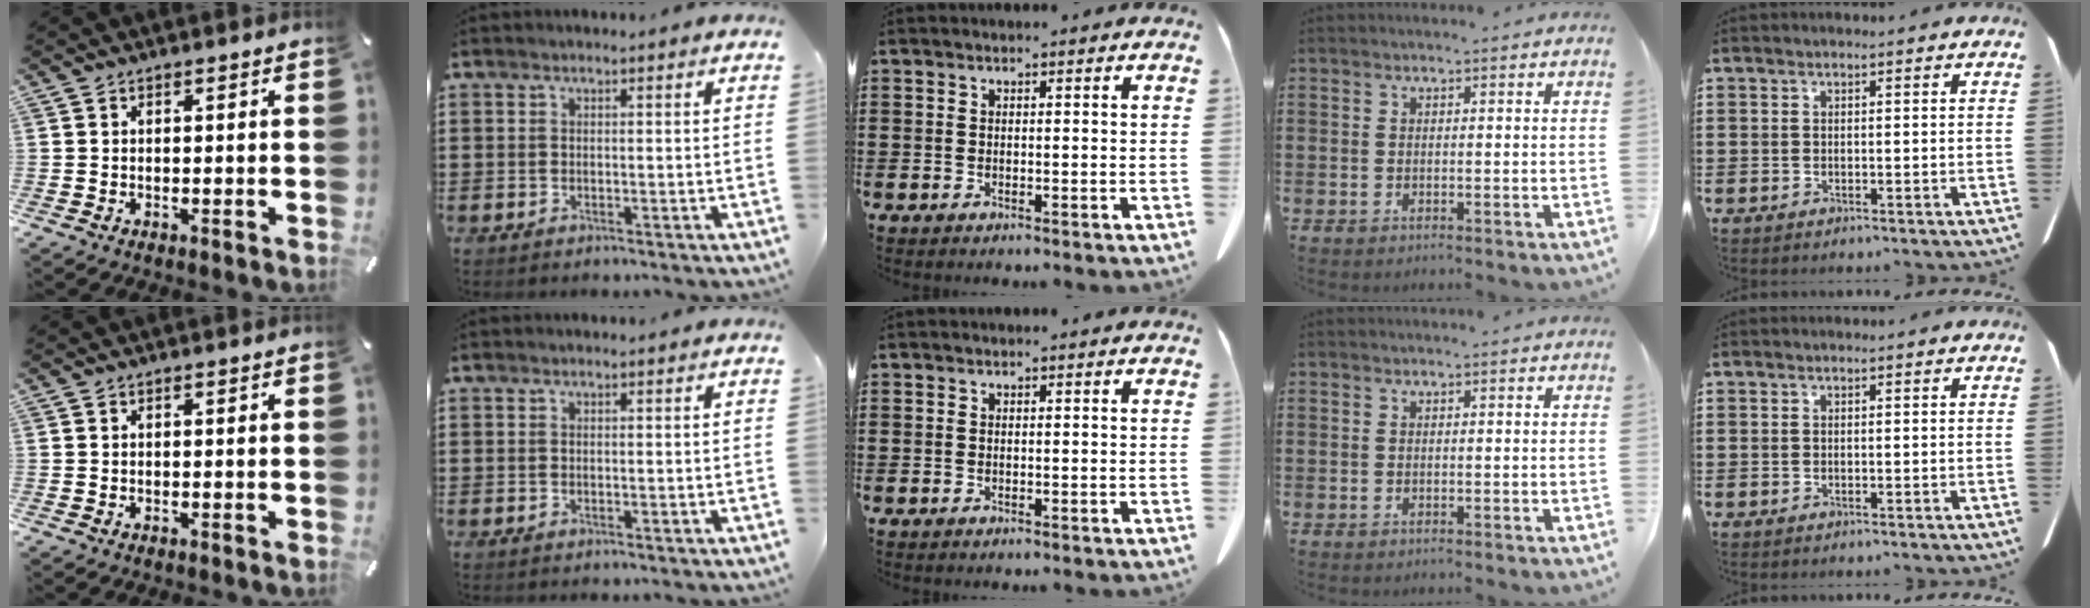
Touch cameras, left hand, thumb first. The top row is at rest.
{}